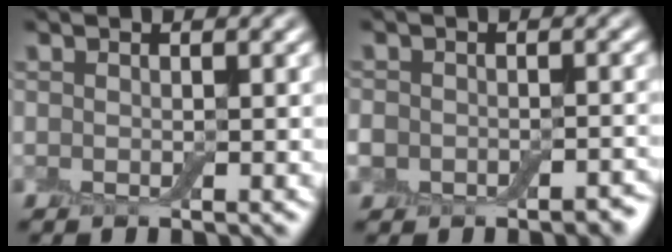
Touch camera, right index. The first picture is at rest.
{"total": 3.9, "force": [-2.2, 2.8, 1.7], "torque": [-0.019, -0.002, -0.039]}